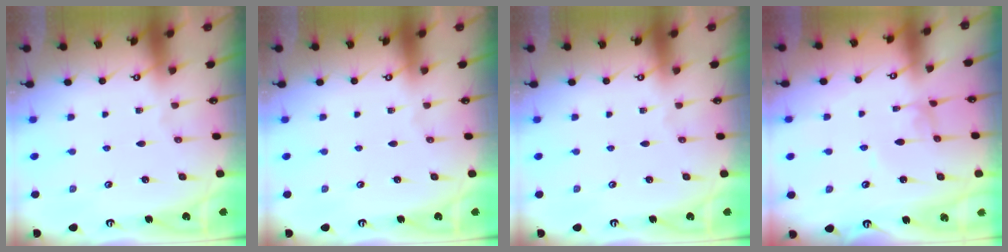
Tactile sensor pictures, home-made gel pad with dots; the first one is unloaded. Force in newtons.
{"total": 0.0}
{"total": 0.0}
{"total": 2.6, "press": 2.6, "slide": 0.0}